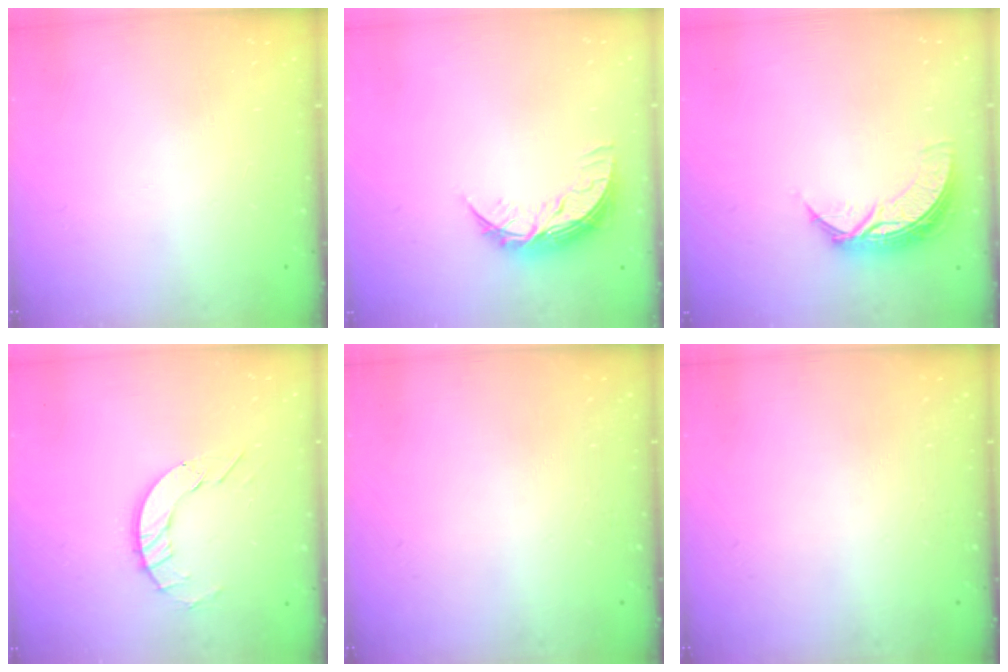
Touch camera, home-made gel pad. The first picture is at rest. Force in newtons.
{"total": 9.0, "press": 9.0, "slide": 0.5}
{"total": 8.3, "press": 8.2, "slide": 0.3}
{"total": 7.1, "press": 7.0, "slide": 0.7}
{"total": 0.0}
{"total": 0.0}